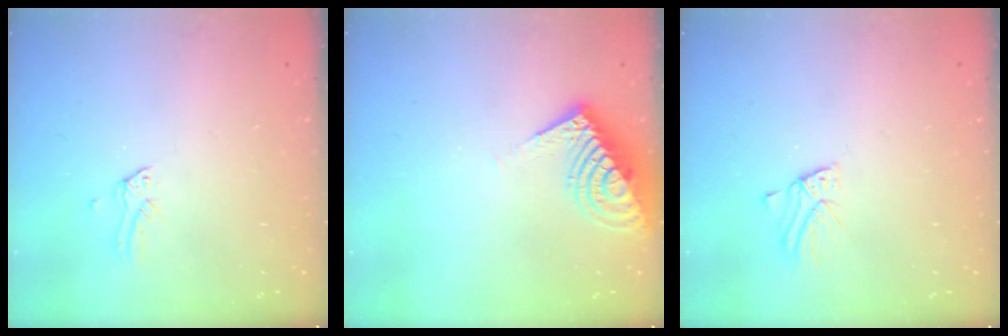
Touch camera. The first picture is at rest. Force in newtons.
{"total": 18.1, "press": 18.1, "slide": 0.5}
{"total": 2.7, "press": 2.7, "slide": 0.2}